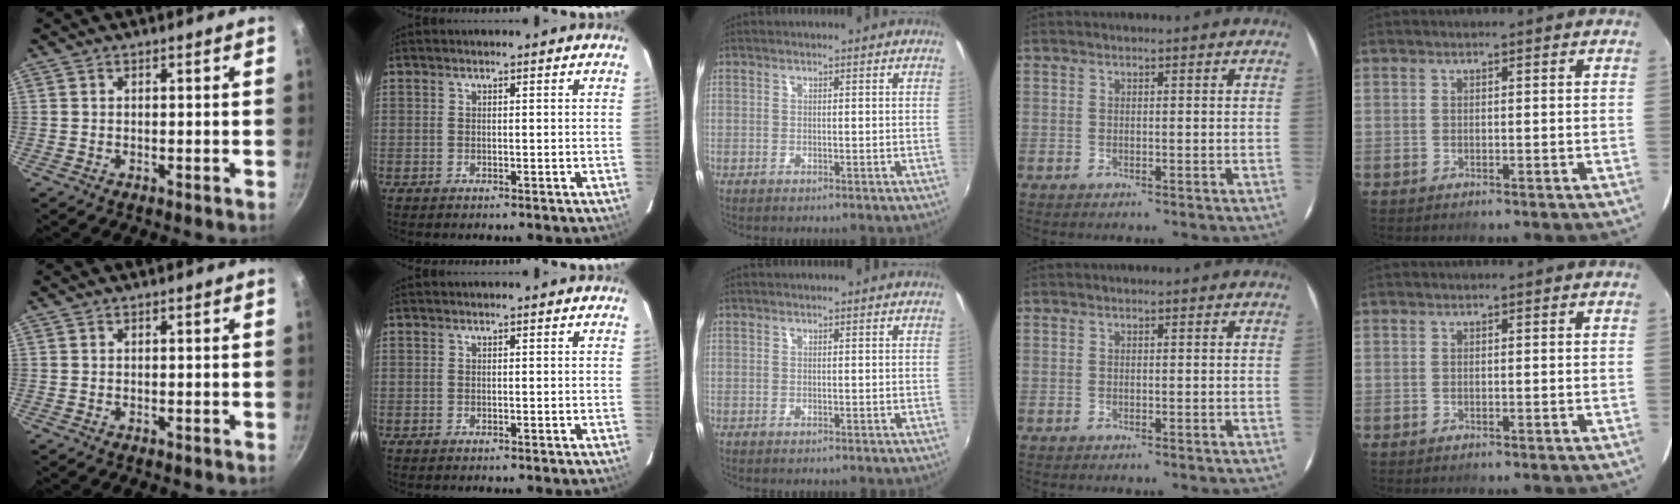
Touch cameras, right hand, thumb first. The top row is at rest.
{}